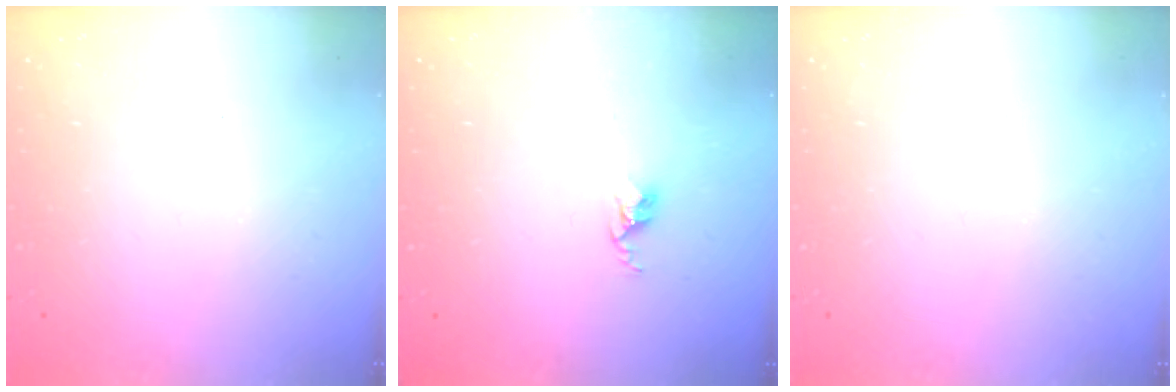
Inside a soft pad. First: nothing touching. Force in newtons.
{"total": 2.6, "press": 2.6, "slide": 0.4}
{"total": 0.0}